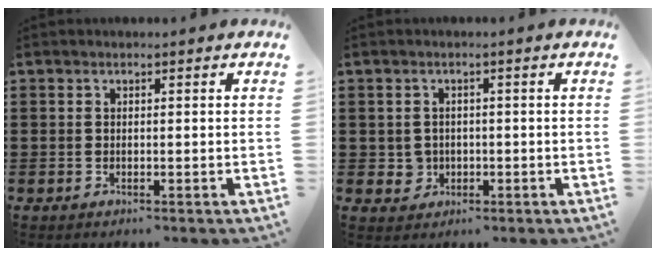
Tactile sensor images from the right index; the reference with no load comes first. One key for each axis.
{"total": 2.2, "fx": -0.3, "fy": 2.1, "fz": 0.4, "tx": -0.016, "ty": 0.006, "tz": -0.009}